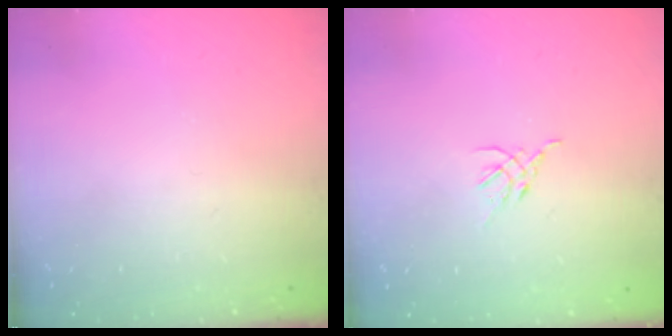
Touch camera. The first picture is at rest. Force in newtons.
{"total": 2.7, "press": 2.6, "slide": 0.7}